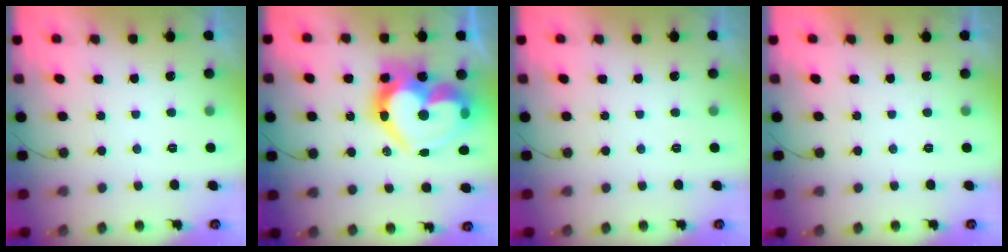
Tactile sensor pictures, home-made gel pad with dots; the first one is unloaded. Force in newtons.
{"total": 27.0, "press": 26.9, "slide": 2.6}
{"total": 0.0}
{"total": 1.7, "press": 1.7, "slide": 0.0}